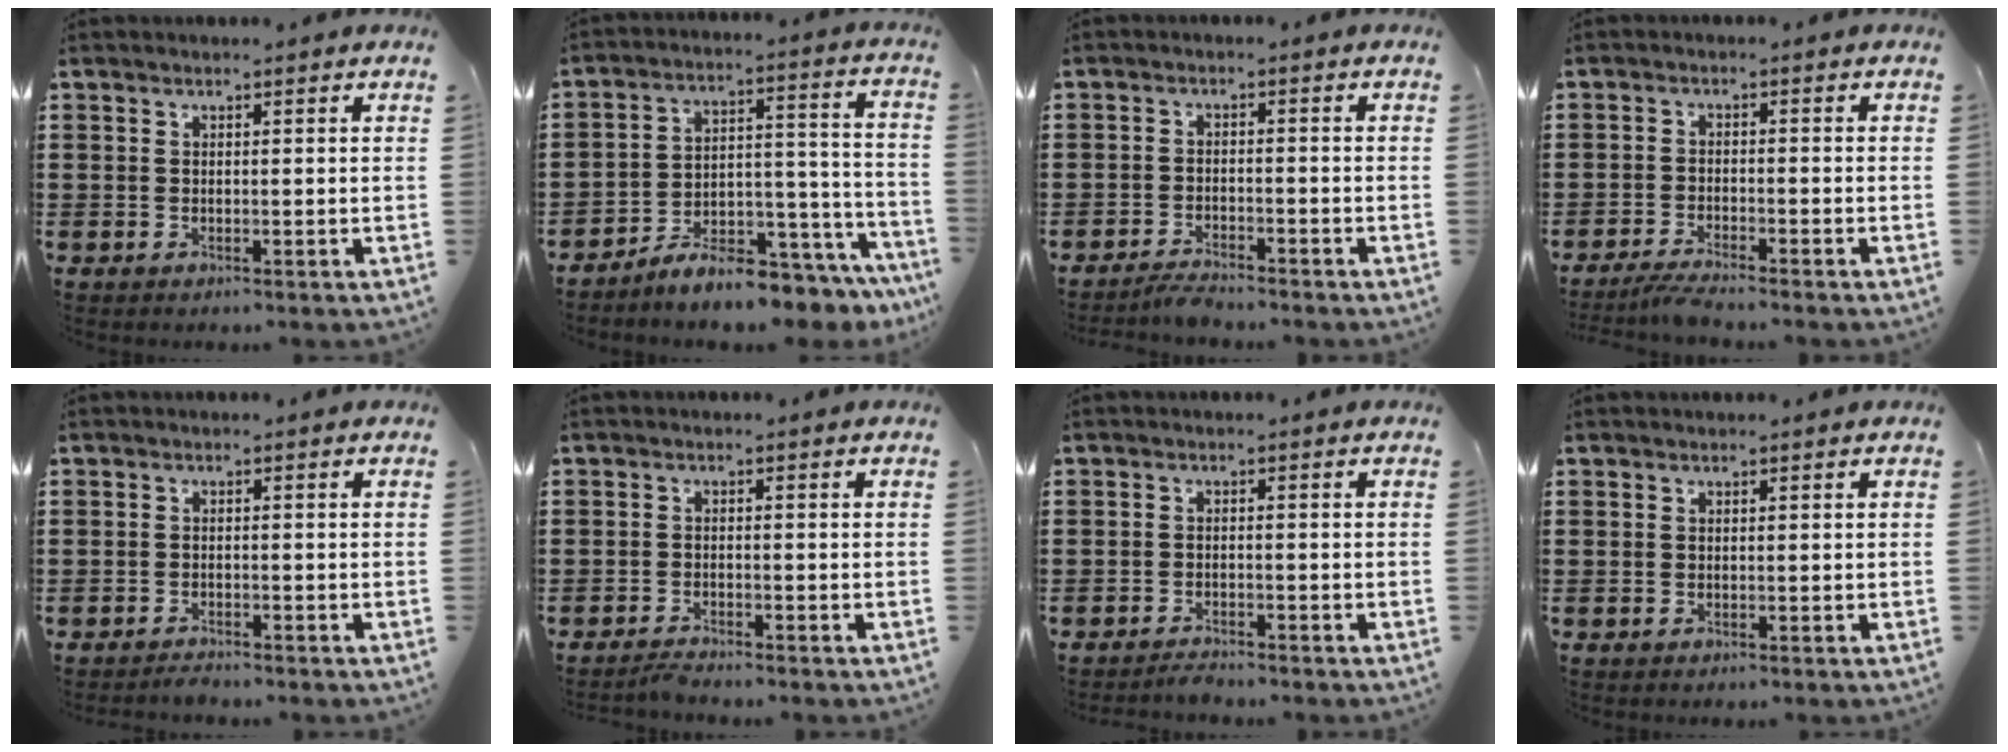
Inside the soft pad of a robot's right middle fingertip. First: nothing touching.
{"total": 7.0, "force": [-6.7, 0.6, 1.8], "torque": [-0.019, 0.013, -0.125]}
{"total": 2.4, "force": [-2.4, 0.1, 0.5], "torque": [-0.012, 0.001, -0.048]}
{"total": 2.7, "force": [-2.5, -0.2, 0.8], "torque": [-0.023, -0.003, -0.053]}
{"total": 1.3, "force": [-1.3, 0.1, 0.1], "torque": [-0.006, 0.002, -0.027]}
{"total": 1.7, "force": [-1.6, 0.0, 0.3], "torque": [-0.010, 0.001, -0.032]}
{"total": 1.6, "force": [-1.6, 0.1, 0.2], "torque": [-0.009, 0.001, -0.031]}
{"total": 0.0}